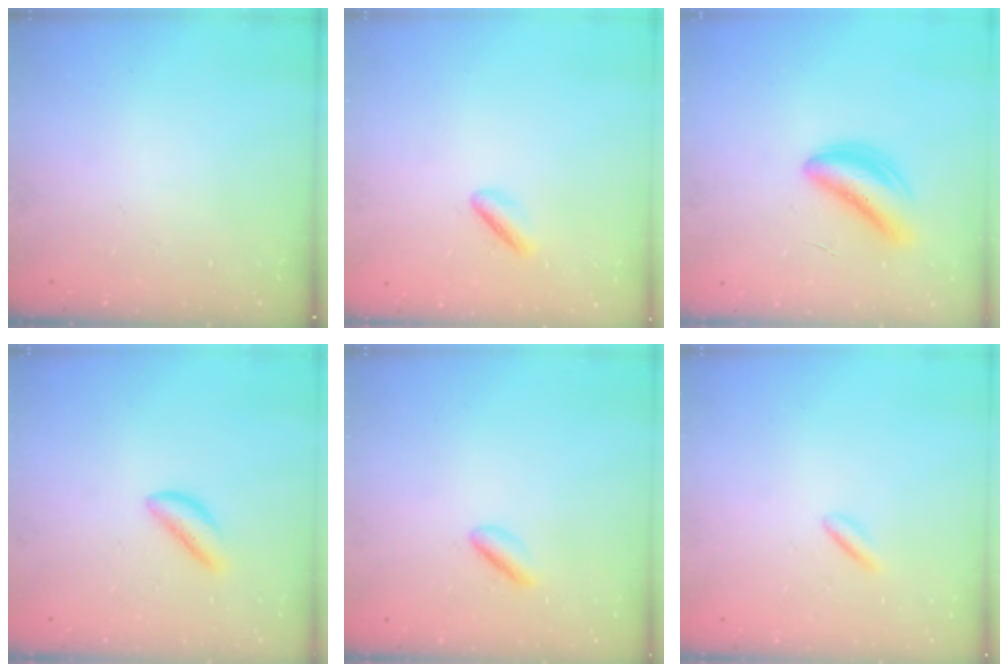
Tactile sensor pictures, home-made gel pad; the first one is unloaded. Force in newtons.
{"total": 1.7, "press": 1.4, "slide": 1.0}
{"total": 4.7, "press": 4.5, "slide": 1.3}
{"total": 3.5, "press": 3.4, "slide": 0.6}
{"total": 2.5, "press": 2.3, "slide": 1.0}
{"total": 2.3, "press": 2.1, "slide": 1.0}